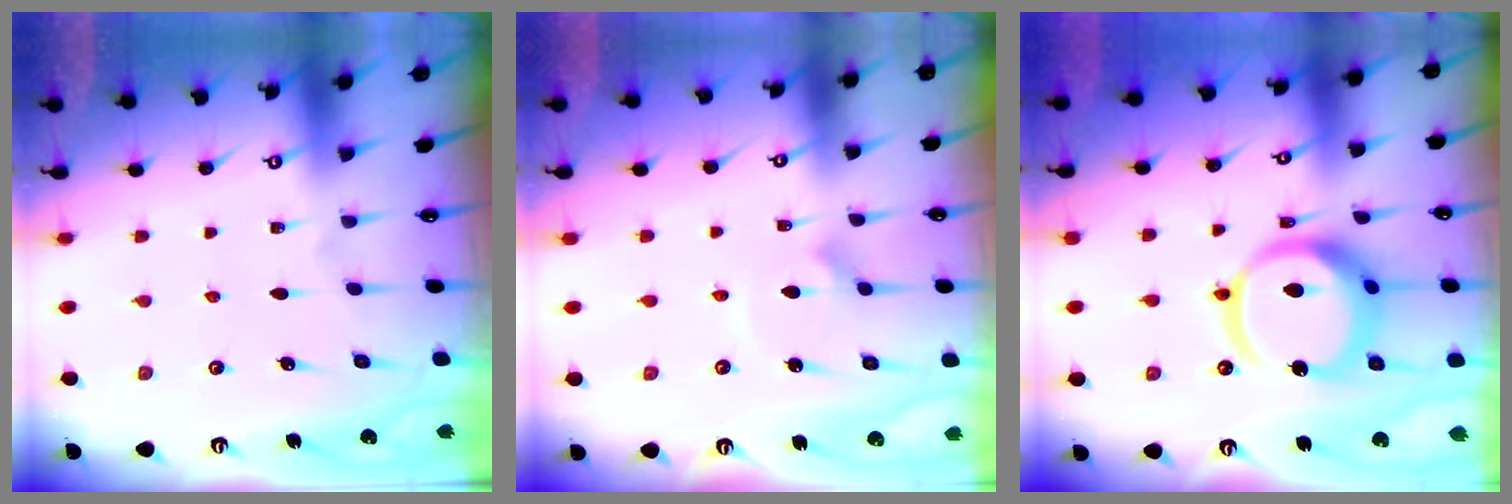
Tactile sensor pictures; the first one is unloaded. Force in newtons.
{"total": 2.9, "press": 2.9, "slide": 0.3}
{"total": 16.9, "press": 16.8, "slide": 2.0}